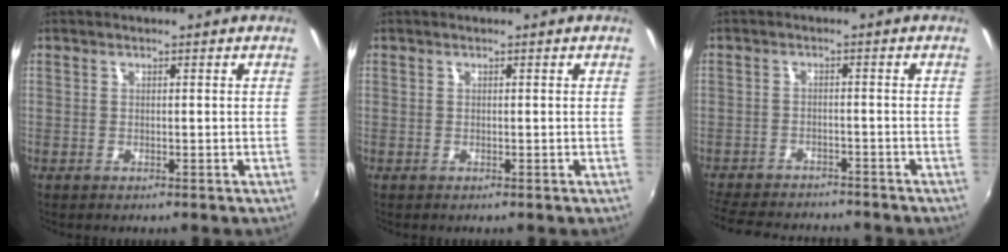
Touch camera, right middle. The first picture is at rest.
{"total": 0.0}
{"total": 13.2, "force": [-11.6, 3.9, 4.7], "torque": [-0.120, -0.010, -0.179]}